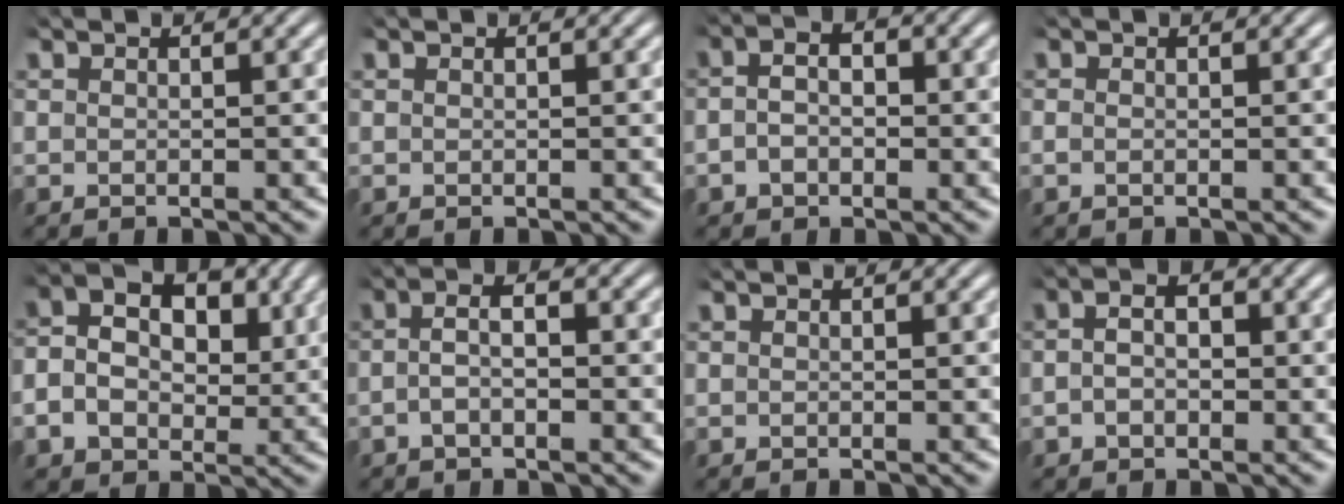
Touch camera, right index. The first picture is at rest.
{"total": 0.0}
{"total": 3.0, "force": [-0.4, 2.1, 2.2], "torque": [-0.037, -0.003, -0.010]}
{"total": 0.8, "force": [-0.3, 0.5, 0.5], "torque": [-0.008, 0.001, -0.008]}
{"total": 8.6, "force": [1.1, 6.4, 5.6], "torque": [-0.103, -0.009, 0.012]}
{"total": 3.0, "force": [-0.7, 1.2, 2.6], "torque": [-0.045, 0.000, -0.017]}
{"total": 0.0}
{"total": 2.6, "force": [-0.3, 1.6, 1.9], "torque": [-0.029, -0.001, -0.008]}